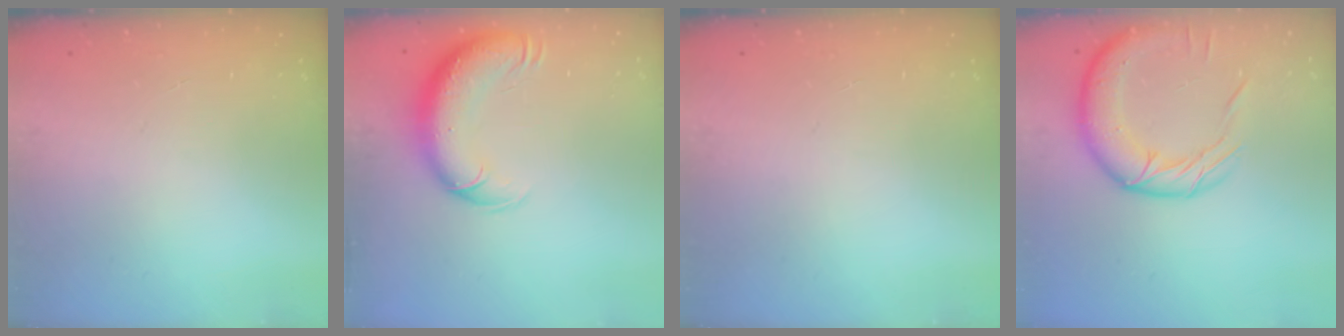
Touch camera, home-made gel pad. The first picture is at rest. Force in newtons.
{"total": 12.3, "press": 11.9, "slide": 3.3}
{"total": 0.0}
{"total": 17.0, "press": 16.8, "slide": 2.6}